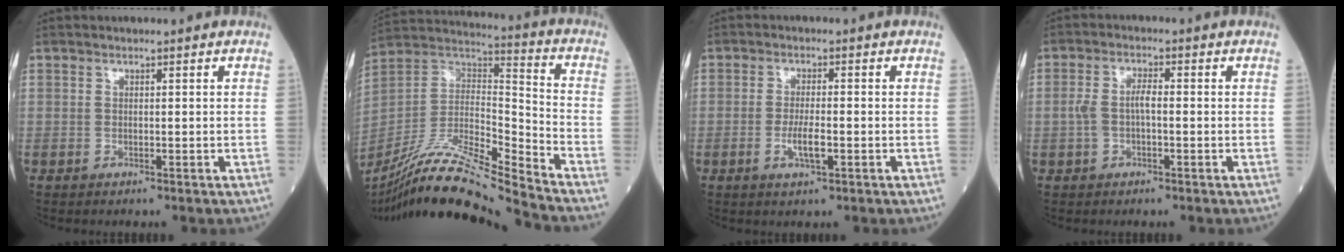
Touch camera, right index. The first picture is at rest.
{"total": 20.8, "force": [-18.0, -0.7, 10.2], "torque": [-0.215, -0.003, -0.334]}
{"total": 3.6, "force": [-1.1, 0.7, 3.4], "torque": [-0.063, -0.002, -0.019]}
{"total": 3.7, "force": [-0.3, 1.5, 3.4], "torque": [-0.083, 0.016, -0.005]}